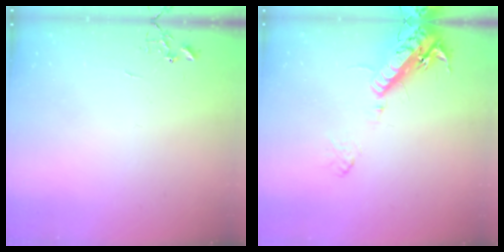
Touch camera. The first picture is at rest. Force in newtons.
{"total": 16.4, "press": 15.9, "slide": 3.8}